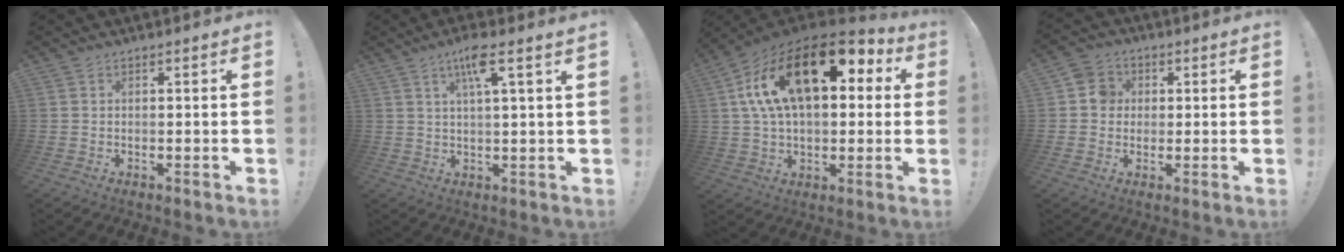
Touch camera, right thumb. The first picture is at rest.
{"total": 7.5, "force": [3.6, 0.5, 6.6], "torque": [-0.110, -0.006, 0.053]}
{"total": 22.9, "force": [8.2, 11.6, 18.0], "torque": [-0.300, -0.033, 0.141]}
{"total": 6.2, "force": [0.7, 5.8, 2.1], "torque": [-0.028, 0.011, 0.014]}